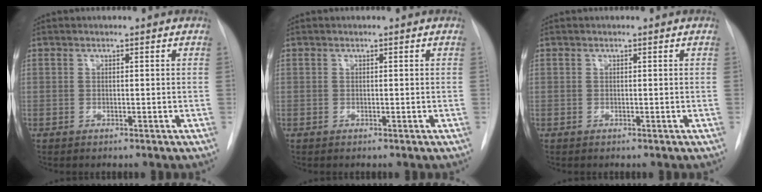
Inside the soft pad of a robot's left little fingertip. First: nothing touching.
{"total": 0.0}
{"total": 0.0}